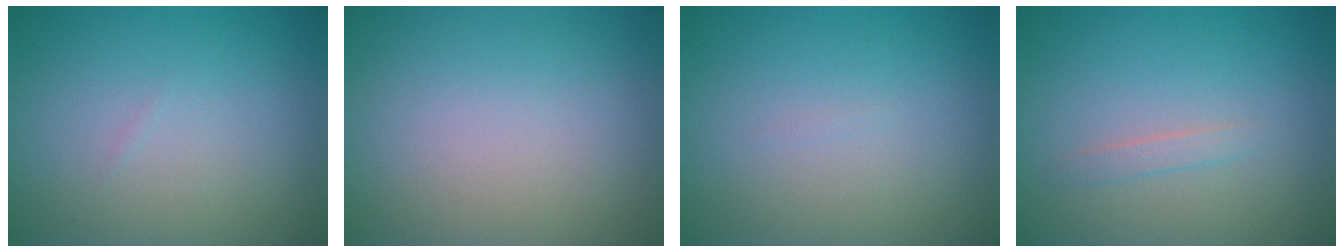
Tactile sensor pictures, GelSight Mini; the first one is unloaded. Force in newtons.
{"total": 0.0}
{"total": 0.0}
{"total": 0.9, "press": 0.9, "slide": 0.1}